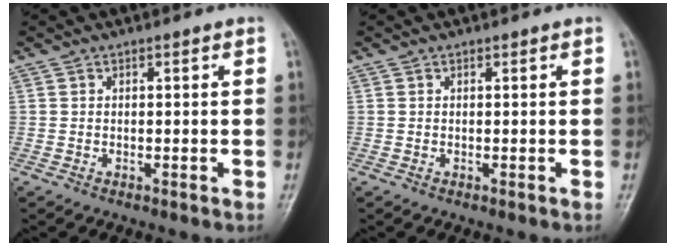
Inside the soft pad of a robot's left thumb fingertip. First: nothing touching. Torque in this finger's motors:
{"motor_torque": [0.07, 0.09, -0.10, -0.09, 0.00]}